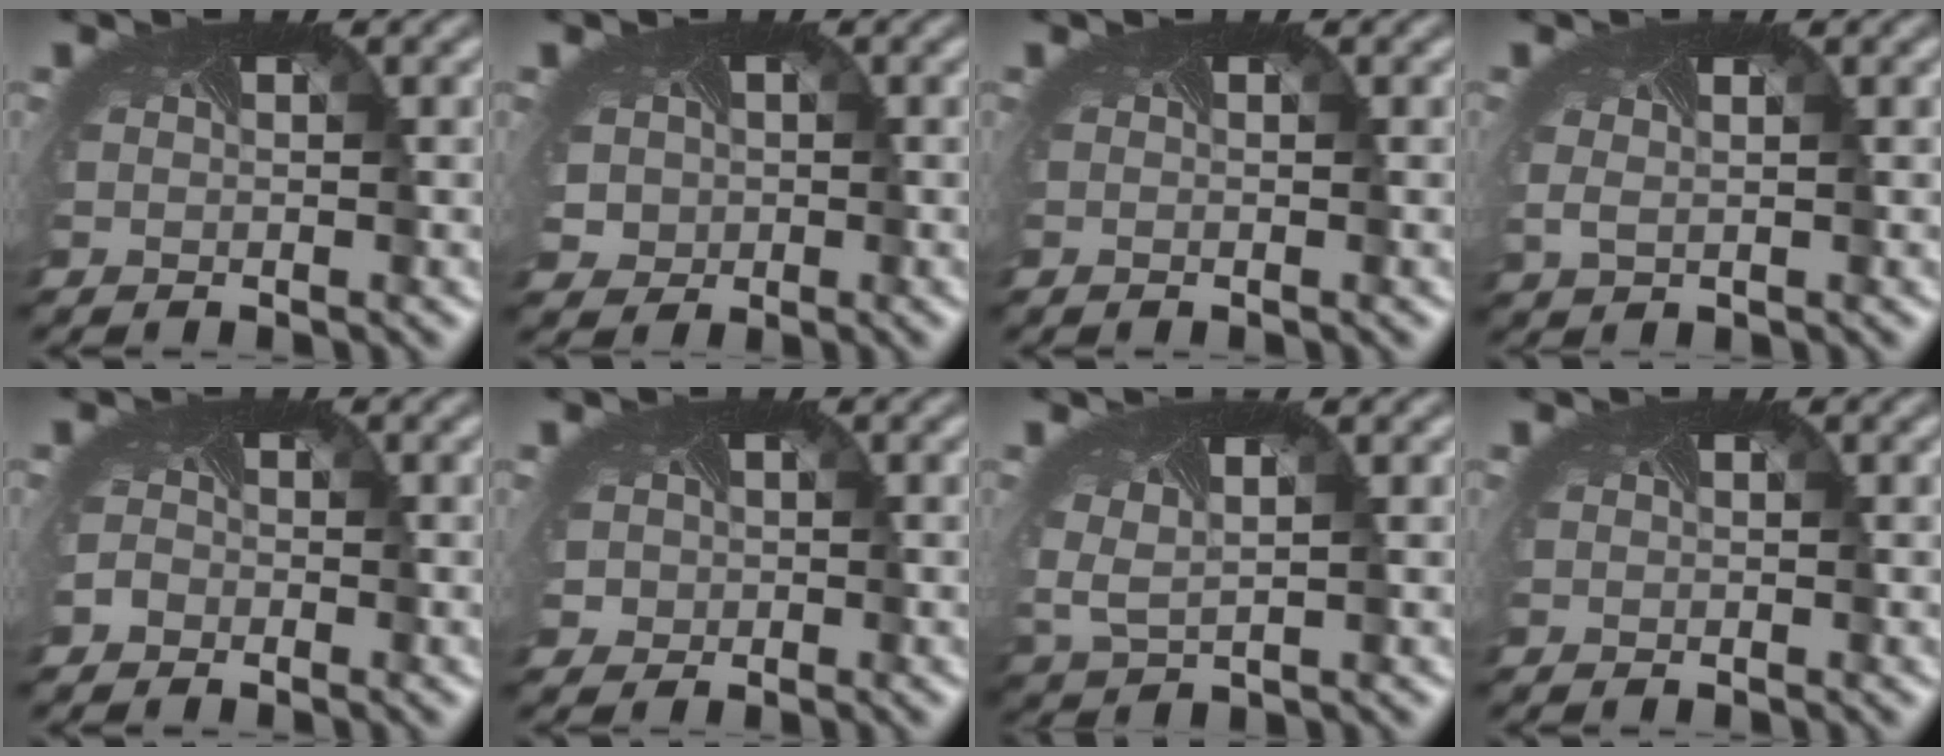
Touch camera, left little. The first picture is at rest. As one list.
[{"total": 3.7, "force": [-0.1, 3.4, 1.5], "torque": [-0.039, 0.001, -0.005]}, {"total": 0.0}, {"total": 1.0, "force": [0.2, 0.6, 0.8], "torque": [-0.026, 0.002, 0.011]}, {"total": 1.3, "force": [-0.6, 1.1, 0.1], "torque": [0.001, -0.003, -0.013]}, {"total": 2.7, "force": [0.2, 2.5, 0.9], "torque": [-0.028, 0.003, -0.001]}, {"total": 2.7, "force": [0.5, 1.5, 2.1], "torque": [-0.064, -0.009, 0.017]}, {"total": 0.0}]